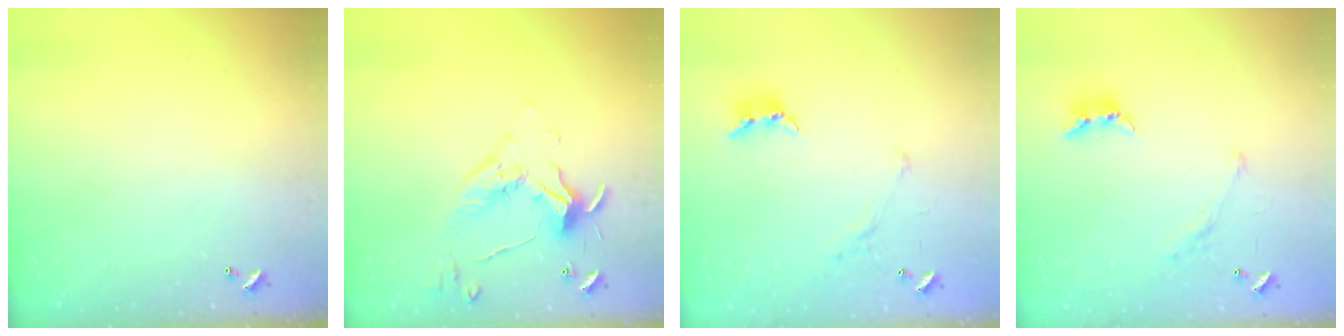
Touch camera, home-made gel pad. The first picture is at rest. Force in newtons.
{"total": 5.7, "press": 5.7, "slide": 1.0}
{"total": 2.3, "press": 2.0, "slide": 1.0}
{"total": 1.6, "press": 1.1, "slide": 1.1}